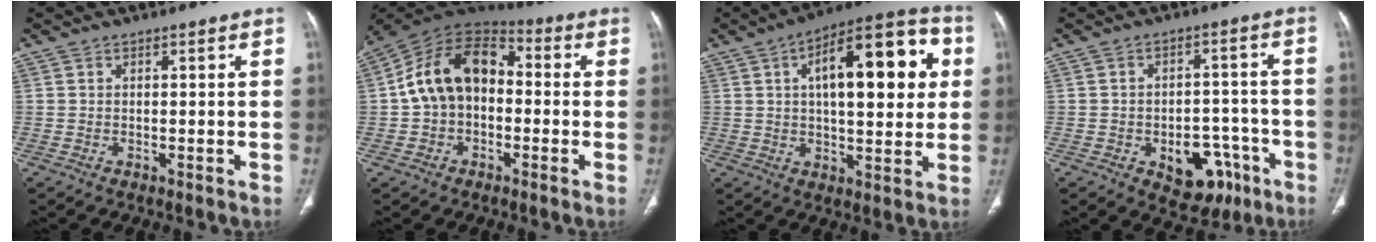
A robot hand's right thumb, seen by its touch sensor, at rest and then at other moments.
{"total": 14.8, "force": [-0.2, 10.5, 10.4], "torque": [-0.161, 0.045, -0.018]}
{"total": 21.0, "force": [4.9, 8.7, 18.5], "torque": [-0.229, 0.018, 0.062]}
{"total": 11.4, "force": [-5.3, 7.2, 7.0], "torque": [-0.054, 0.041, -0.061]}